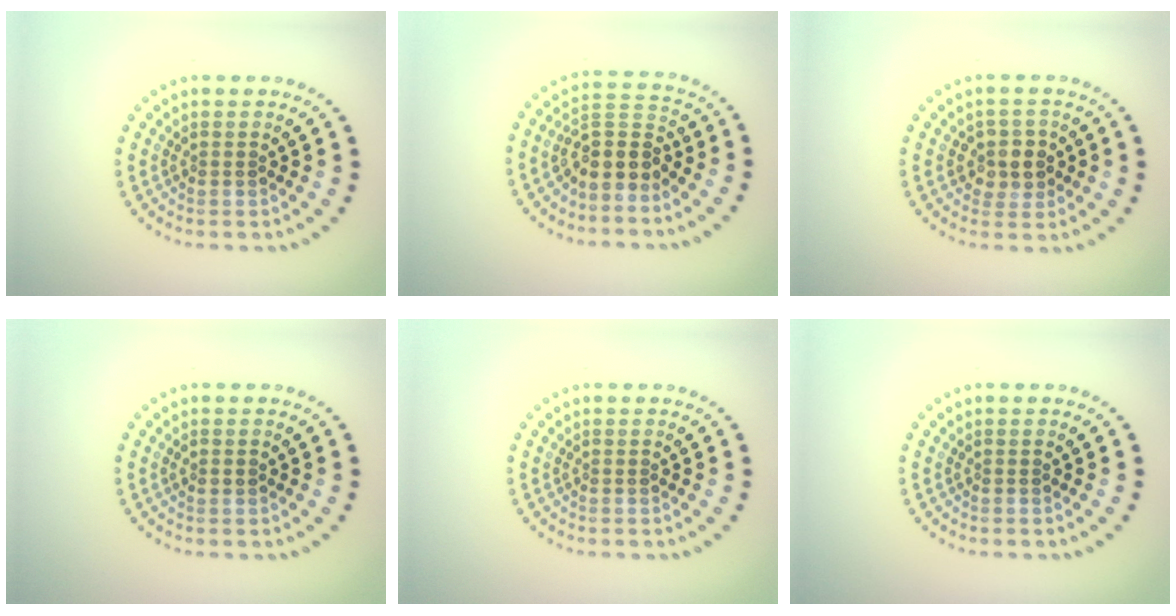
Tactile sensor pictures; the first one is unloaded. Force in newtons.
{"total": 3.7, "press": 3.3, "slide": 1.7}
{"total": 2.6, "press": 2.4, "slide": 1.1}
{"total": 0.8, "press": 0.8, "slide": 0.1}
{"total": 0.0}
{"total": 0.0}